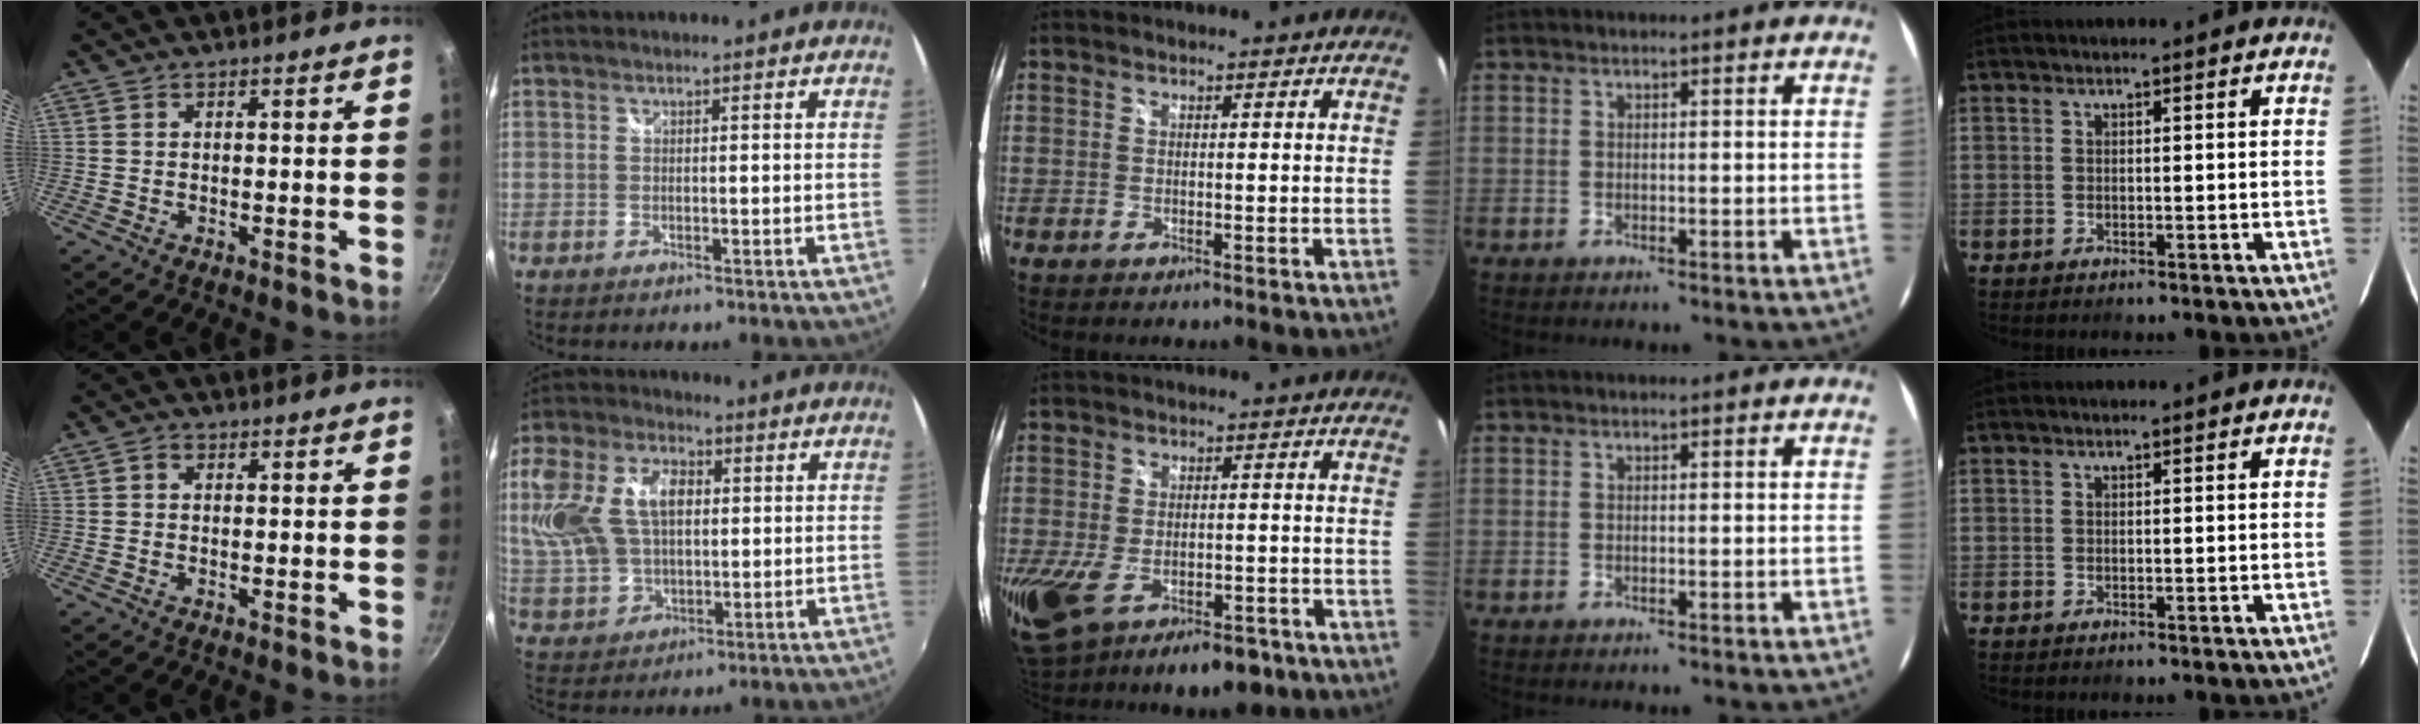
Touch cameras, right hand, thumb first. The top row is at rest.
{"thumb": {"total": 1.4, "force": [0.5, 1.0, 0.9], "torque": [-0.018, 0.005, 0.006]}, "index": {"total": 17.4, "force": [3.6, 11.3, 12.7], "torque": [-0.284, 0.030, 0.076]}, "middle": {"total": 22.8, "force": [-10.8, 13.1, 15.2], "torque": [-0.346, -0.062, -0.154]}}